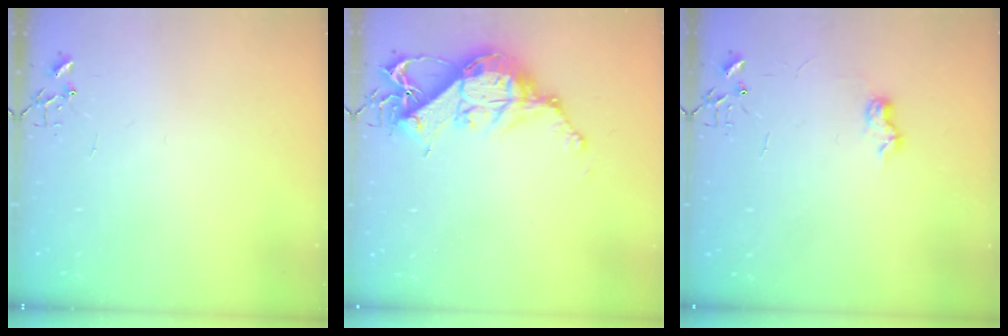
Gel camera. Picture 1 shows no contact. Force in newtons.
{"total": 13.2, "press": 13.2, "slide": 1.1}
{"total": 6.7, "press": 6.7, "slide": 0.1}